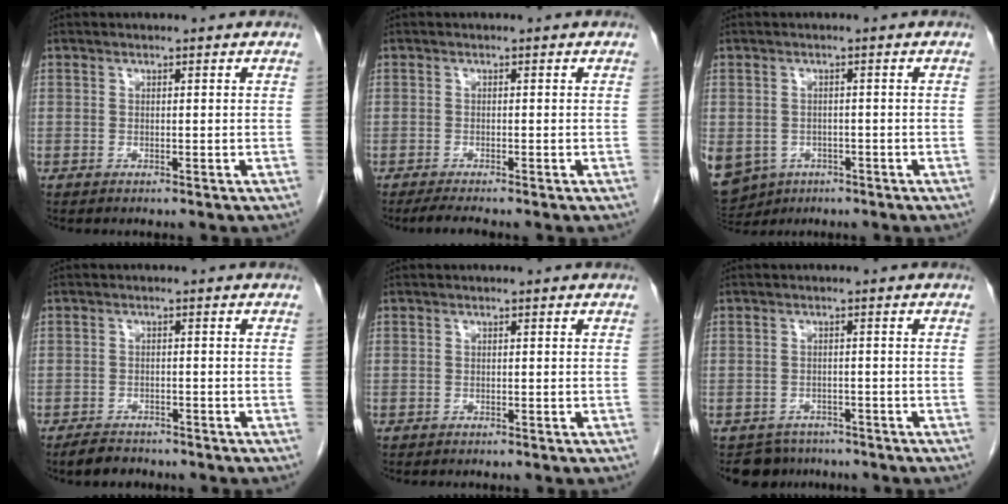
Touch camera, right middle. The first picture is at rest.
{"total": 2.4, "force": [-2.0, -0.2, 1.2], "torque": [-0.027, -0.008, -0.037]}
{"total": 14.2, "force": [-6.8, 11.3, 5.2], "torque": [-0.167, -0.010, -0.086]}
{"total": 3.3, "force": [-2.9, 1.5, 0.9], "torque": [-0.021, -0.001, -0.045]}
{"total": 0.0}
{"total": 4.4, "force": [-3.6, 2.4, -0.3], "torque": [0.009, 0.003, -0.054]}